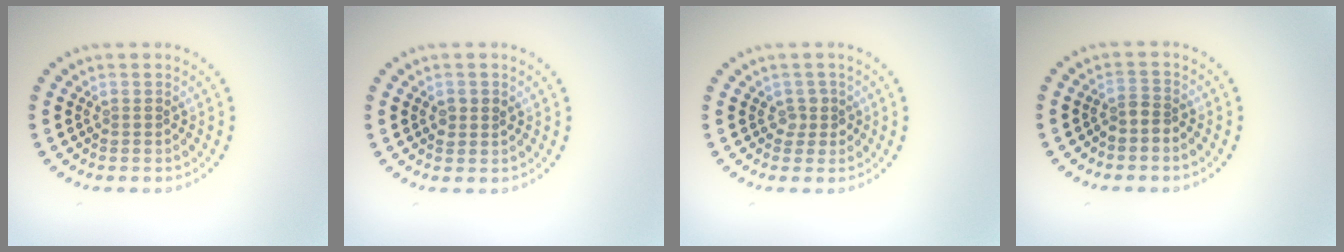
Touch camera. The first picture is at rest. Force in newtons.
{"total": 1.5, "press": 1.5, "slide": 0.2}
{"total": 1.3, "press": 1.1, "slide": 0.8}
{"total": 1.6, "press": 1.3, "slide": 1.0}